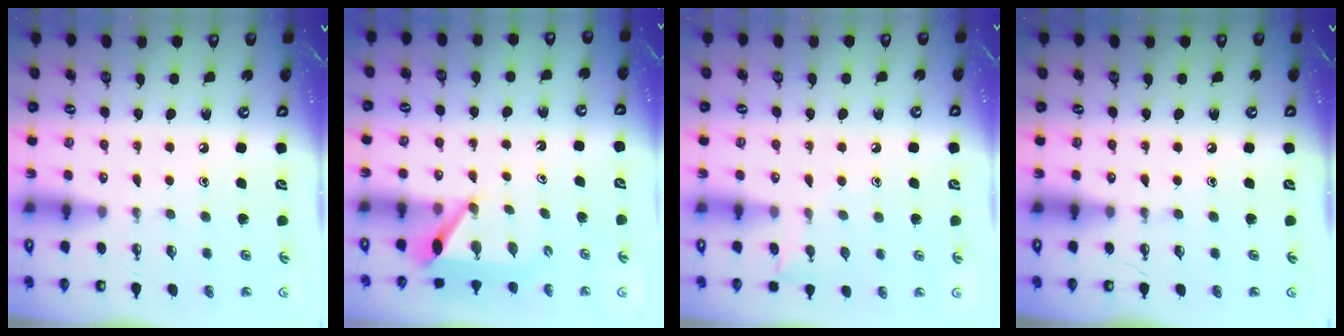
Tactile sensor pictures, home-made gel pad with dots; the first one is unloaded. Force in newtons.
{"total": 6.1, "press": 6.1, "slide": 0.2}
{"total": 5.0, "press": 4.9, "slide": 0.5}
{"total": 0.0}